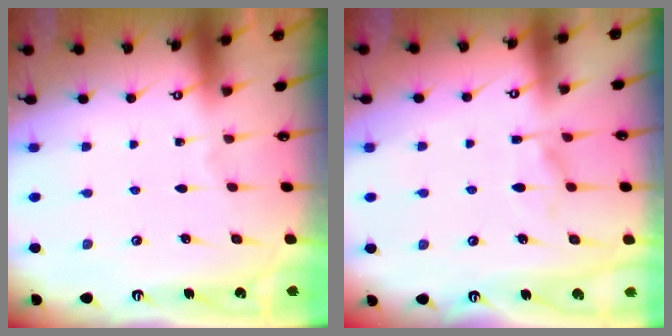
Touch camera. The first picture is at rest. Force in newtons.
{"total": 7.1, "press": 7.1, "slide": 0.7}